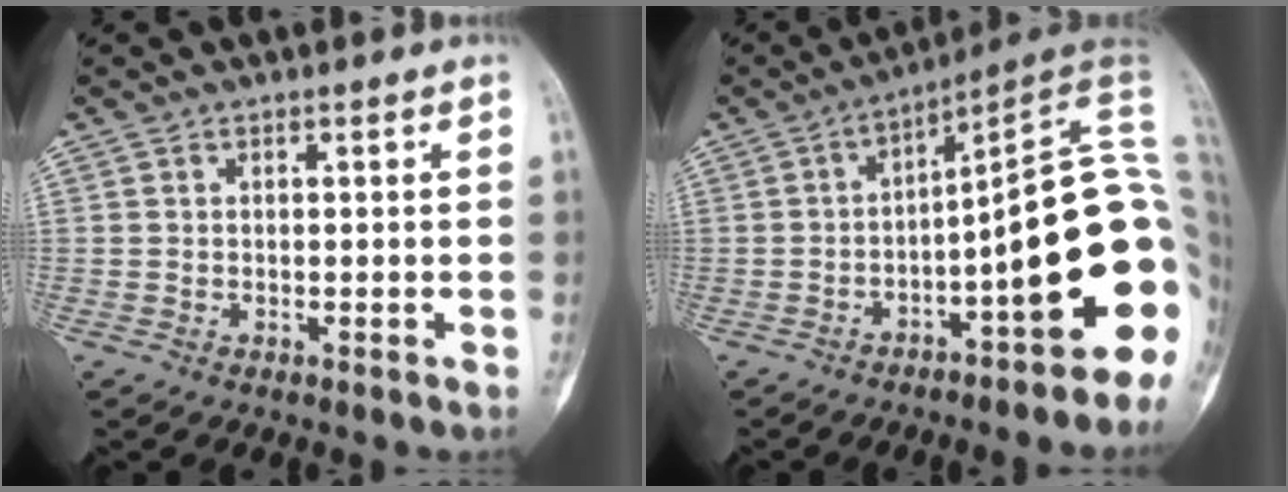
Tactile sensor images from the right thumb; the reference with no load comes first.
{"total": 21.0, "force": [-3.6, 4.2, 20.3], "torque": [-0.212, 0.040, -0.045]}